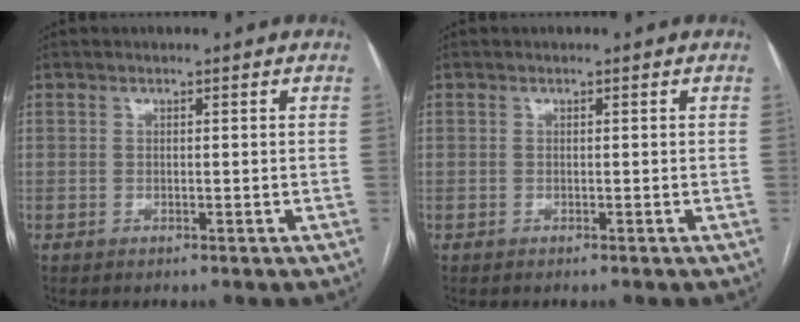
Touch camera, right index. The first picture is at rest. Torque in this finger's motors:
{"motor_torque": [-0.01, 0.08, -0.35, -0.05]}